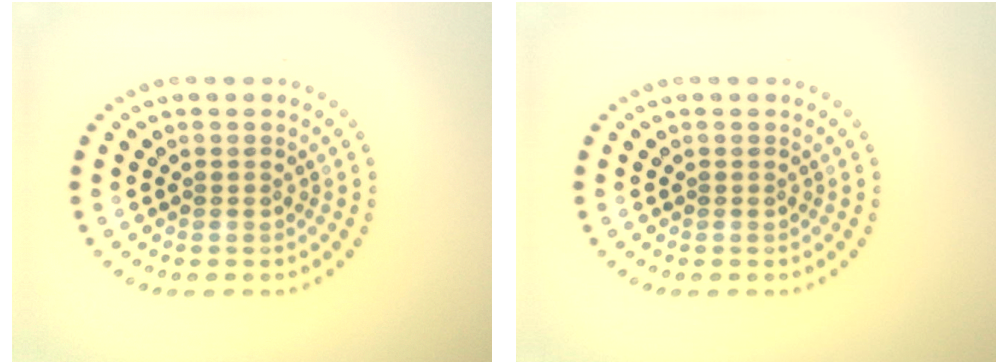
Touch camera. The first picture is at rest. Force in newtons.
{"total": 0.0}